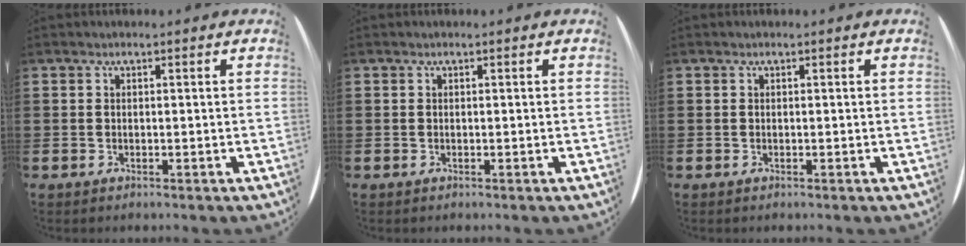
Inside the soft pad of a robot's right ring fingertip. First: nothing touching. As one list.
[{"total": 0.0}, {"total": 0.0}]